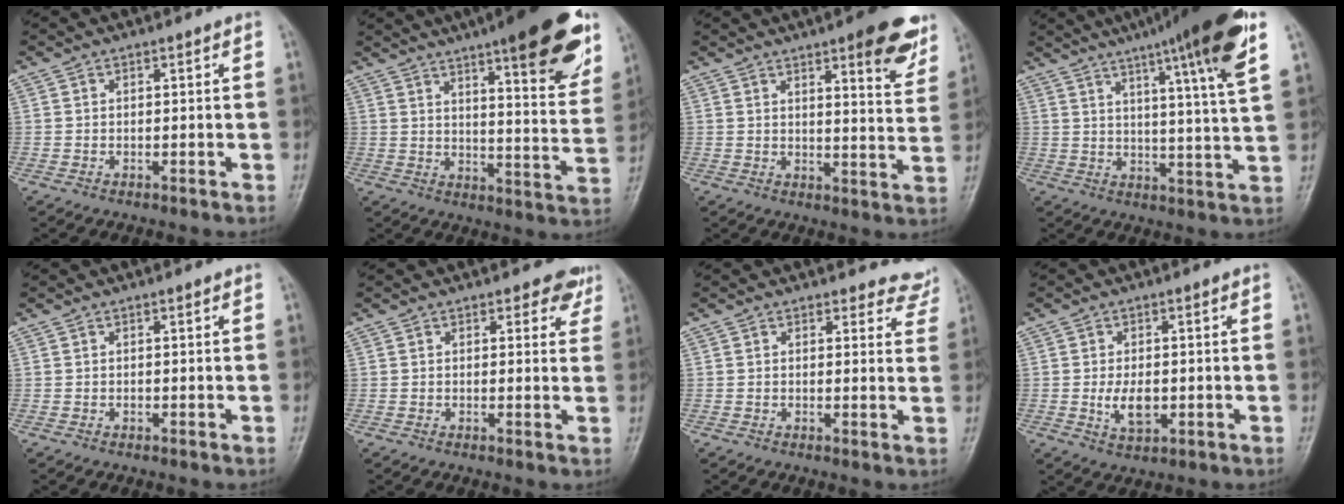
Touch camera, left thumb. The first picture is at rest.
{"total": 21.4, "force": [12.9, 4.7, 16.5], "torque": [-0.193, -0.053, 0.173]}
{"total": 11.9, "force": [7.1, 3.1, 9.0], "torque": [-0.081, -0.035, 0.086]}
{"total": 18.7, "force": [10.6, 1.1, 15.4], "torque": [-0.218, -0.030, 0.140]}
{"total": 0.6, "force": [0.1, 0.4, 0.4], "torque": [-0.001, 0.001, 0.000]}
{"total": 3.9, "force": [2.8, 2.3, 1.4], "torque": [0.015, -0.015, 0.022]}
{"total": 5.6, "force": [5.2, 2.2, -0.4], "torque": [0.050, -0.030, 0.027]}
{"total": 5.2, "force": [-0.6, 3.0, 4.2], "torque": [-0.068, -0.007, -0.006]}